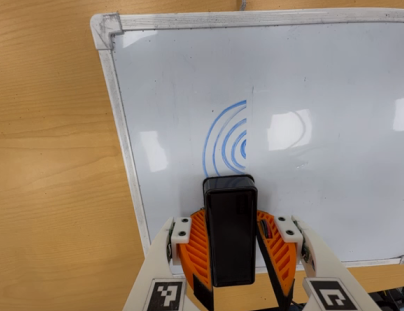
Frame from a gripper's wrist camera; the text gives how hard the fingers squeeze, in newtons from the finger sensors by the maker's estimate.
{"total": 7.5, "left": 8.4, "right": 6.7}